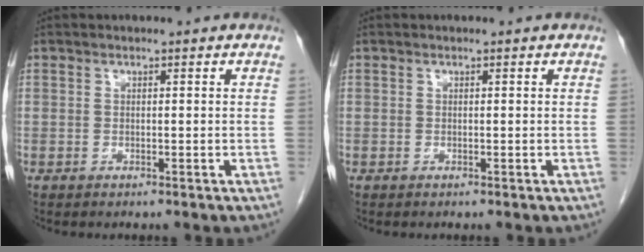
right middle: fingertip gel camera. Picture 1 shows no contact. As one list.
[{"total": 0.0}]